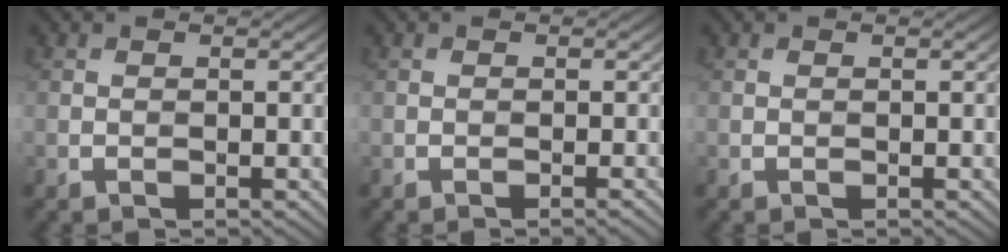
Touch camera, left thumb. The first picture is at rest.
{"total": 0.6, "force": [-0.4, 0.0, 0.4], "torque": [-0.007, 0.001, -0.010]}
{"total": 0.0}